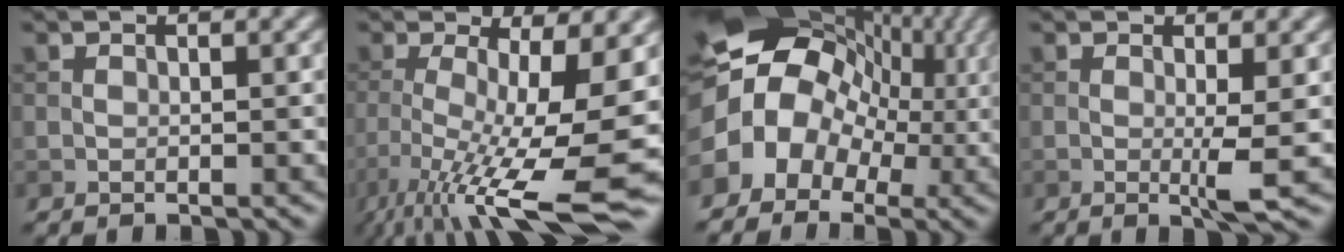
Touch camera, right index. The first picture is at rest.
{"total": 13.1, "force": [-4.3, 3.4, 11.9], "torque": [-0.206, -0.022, -0.067]}
{"total": 11.7, "force": [0.2, 9.5, 6.9], "torque": [-0.116, 0.006, 0.001]}
{"total": 2.6, "force": [-0.1, 0.1, 2.6], "torque": [-0.049, -0.009, -0.004]}